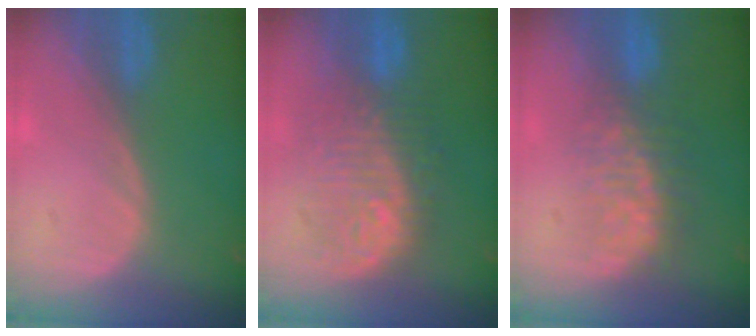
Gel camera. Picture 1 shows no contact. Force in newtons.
{"total": 10.1, "press": 9.9, "slide": 1.9}
{"total": 7.7, "press": 7.1, "slide": 3.1}